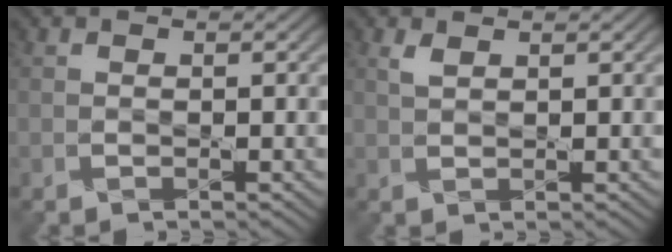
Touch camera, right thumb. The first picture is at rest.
{"total": 1.4, "force": [1.1, 0.3, 0.9], "torque": [-0.028, 0.005, 0.023]}